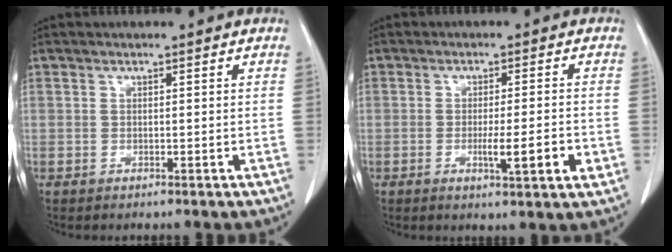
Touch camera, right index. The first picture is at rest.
{"total": 6.1, "force": [-1.8, 0.2, 5.9], "torque": [-0.095, -0.010, -0.024]}